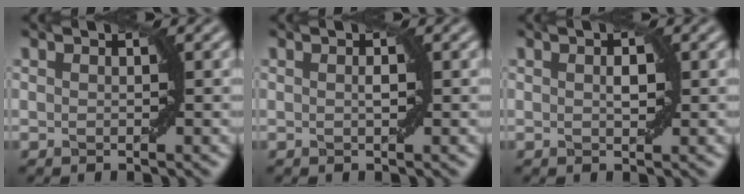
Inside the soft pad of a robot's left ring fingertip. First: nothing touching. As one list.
[{"total": 0.7, "force": [0.1, 0.1, 0.7], "torque": [-0.011, 0.002, 0.003]}, {"total": 1.3, "force": [0.2, 0.6, 1.1], "torque": [-0.018, 0.003, 0.005]}]